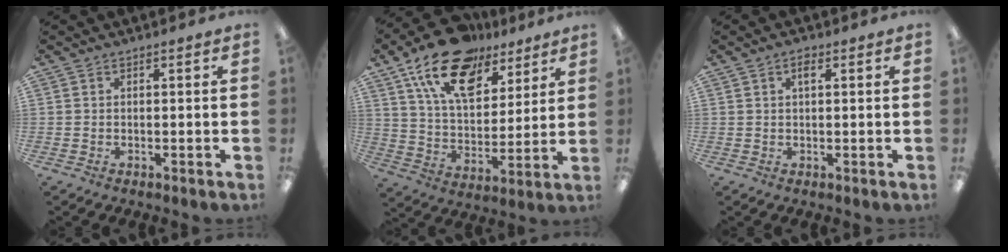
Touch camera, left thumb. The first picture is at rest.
{"total": 19.0, "force": [12.5, 9.9, 10.4], "torque": [-0.182, -0.062, 0.223]}
{"total": 2.1, "force": [0.9, 0.9, 1.6], "torque": [-0.028, 0.002, 0.013]}